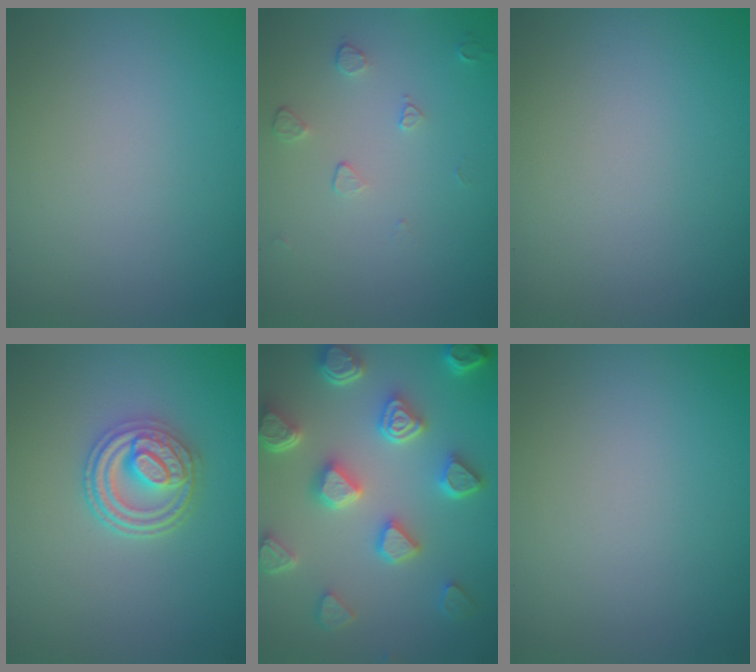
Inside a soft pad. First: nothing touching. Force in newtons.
{"total": 1.1, "press": 0.7, "slide": 0.9}
{"total": 0.0}
{"total": 3.9, "press": 3.3, "slide": 2.0}
{"total": 7.2, "press": 5.8, "slide": 4.4}
{"total": 0.0}